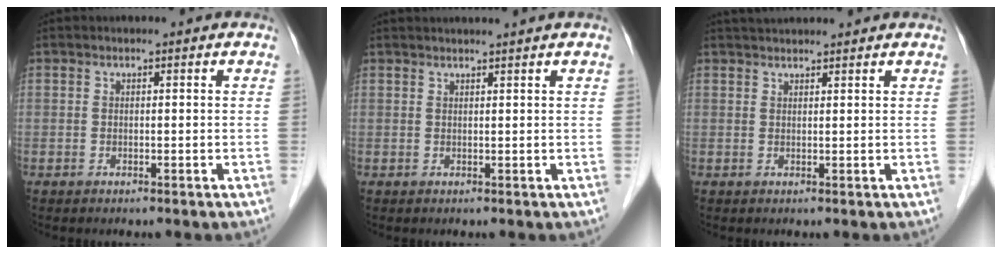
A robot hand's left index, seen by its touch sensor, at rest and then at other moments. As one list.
[{"total": 3.0, "force": [2.5, -0.9, 1.3], "torque": [-0.012, 0.016, 0.043]}, {"total": 4.3, "force": [4.1, 0.3, 1.3], "torque": [-0.020, 0.038, 0.065]}]